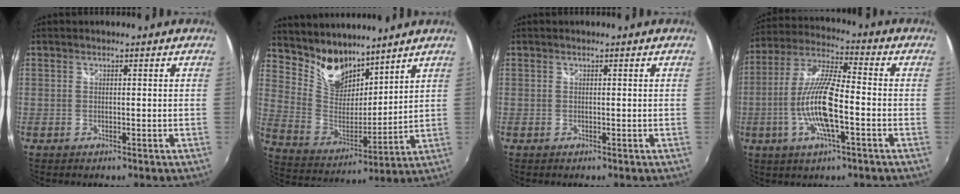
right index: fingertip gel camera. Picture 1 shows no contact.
{"total": 13.3, "force": [10.4, 7.2, 4.1], "torque": [-0.103, 0.008, 0.209]}
{"total": 0.0}
{"total": 13.6, "force": [-3.7, 2.8, 12.8], "torque": [-0.260, -0.005, -0.072]}